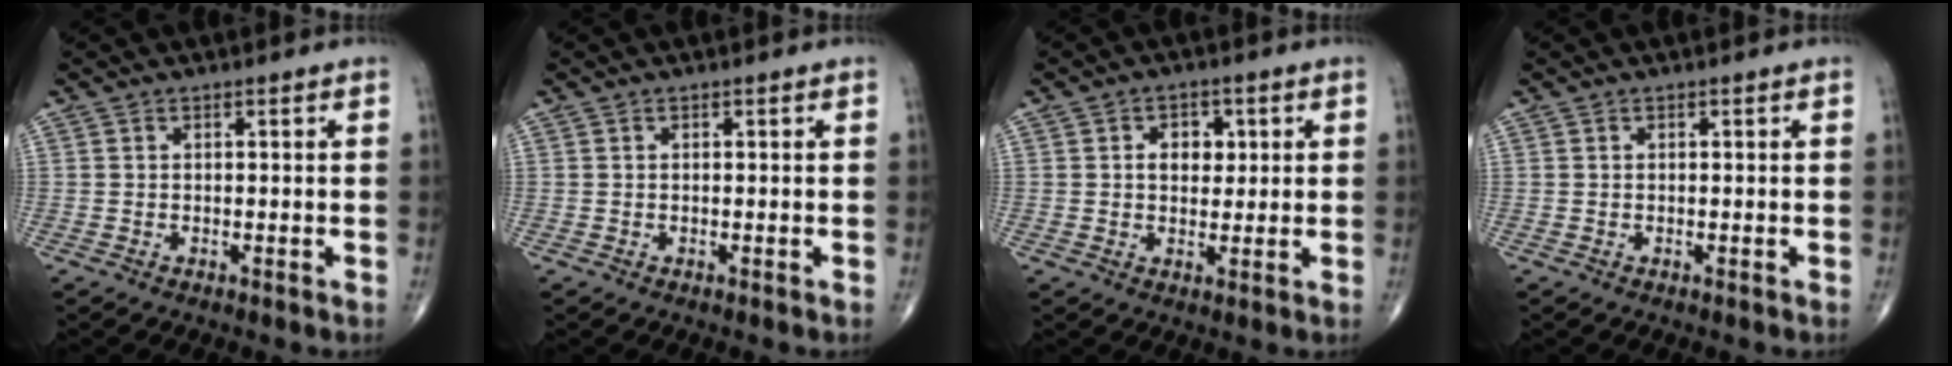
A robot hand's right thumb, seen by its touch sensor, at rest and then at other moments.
{"total": 0.0}
{"total": 4.9, "force": [1.0, 3.7, 3.1], "torque": [-0.015, -0.001, 0.012]}
{"total": 0.0}